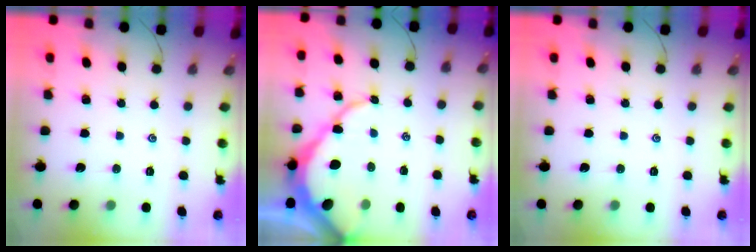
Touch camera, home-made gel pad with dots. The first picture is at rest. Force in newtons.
{"total": 10.2, "press": 10.1, "slide": 1.0}
{"total": 0.0}